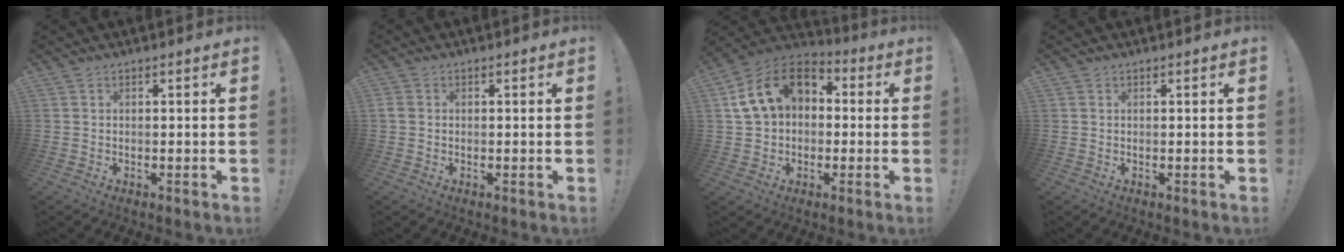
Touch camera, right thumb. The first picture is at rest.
{"total": 1.6, "force": [0.0, 1.4, 0.8], "torque": [-0.018, 0.006, 0.003]}
{"total": 16.1, "force": [4.0, 11.6, 10.4], "torque": [-0.179, 0.009, 0.076]}
{"total": 0.0}